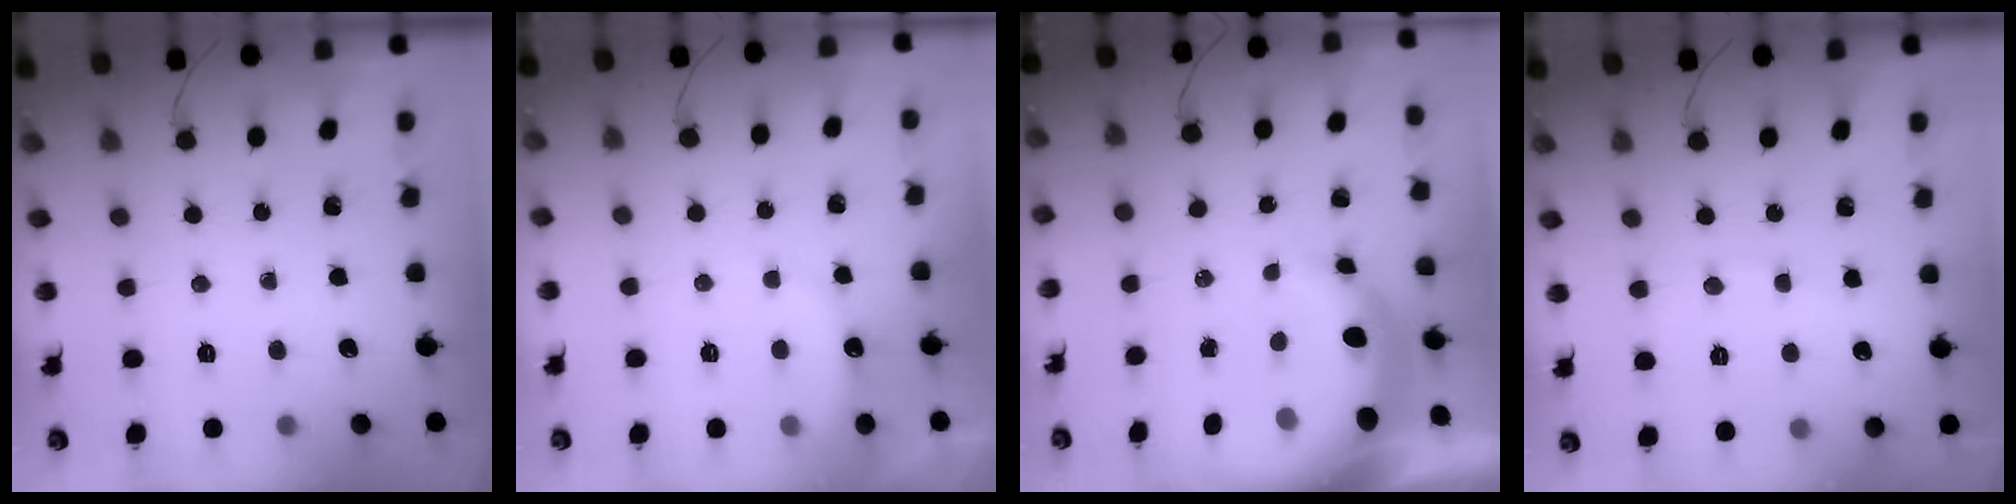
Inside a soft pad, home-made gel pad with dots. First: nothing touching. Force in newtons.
{"total": 7.1, "press": 7.1, "slide": 0.9}
{"total": 10.0, "press": 9.8, "slide": 1.9}
{"total": 6.9, "press": 6.8, "slide": 1.4}